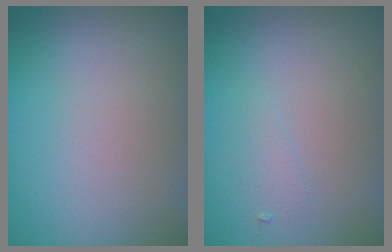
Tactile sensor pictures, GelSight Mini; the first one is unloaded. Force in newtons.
{"total": 0.8, "press": 0.8, "slide": 0.0}